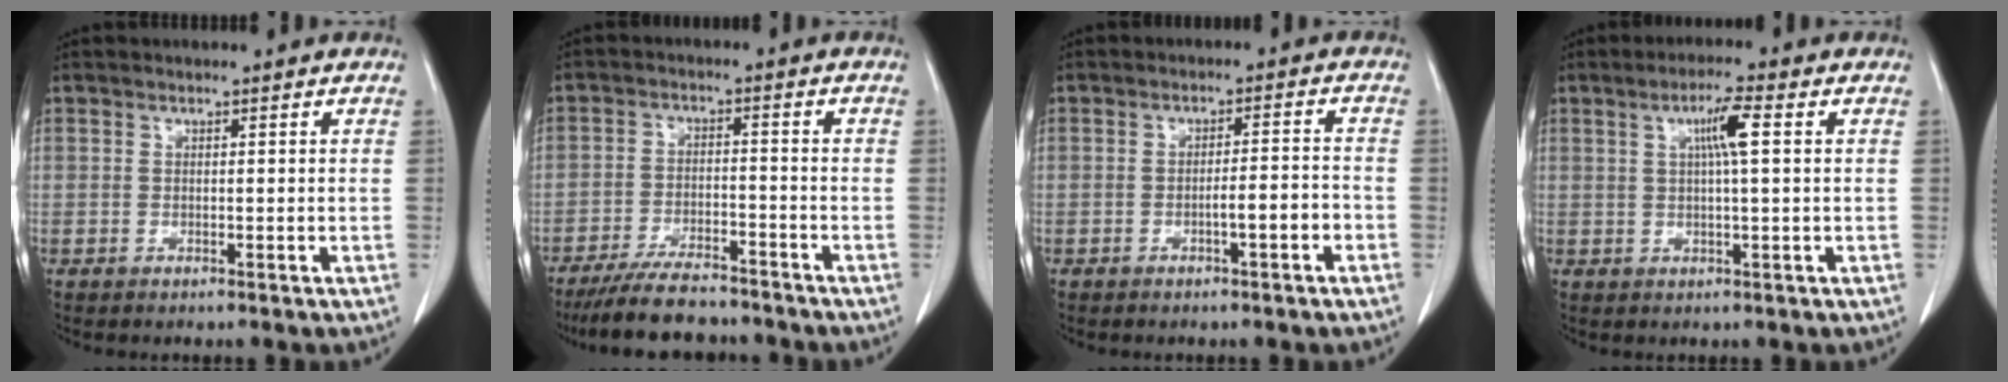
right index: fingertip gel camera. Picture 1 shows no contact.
{"total": 10.5, "force": [-9.2, 2.3, 4.4], "torque": [-0.074, -0.011, -0.149]}
{"total": 3.9, "force": [-1.8, 0.3, 3.5], "torque": [-0.051, 0.007, -0.028]}
{"total": 4.9, "force": [1.4, 0.2, 4.7], "torque": [-0.083, 0.006, 0.023]}